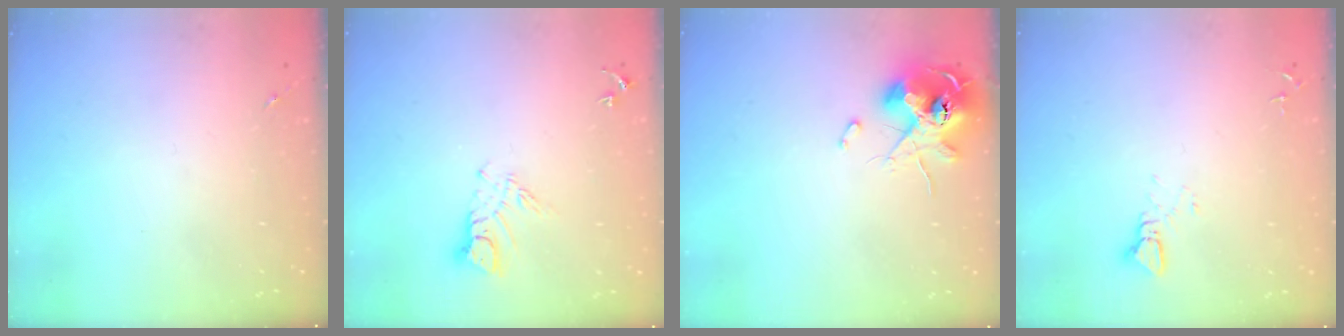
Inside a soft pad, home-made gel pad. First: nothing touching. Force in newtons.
{"total": 7.7, "press": 7.7, "slide": 0.7}
{"total": 13.7, "press": 13.6, "slide": 1.8}
{"total": 2.4, "press": 2.4, "slide": 0.1}